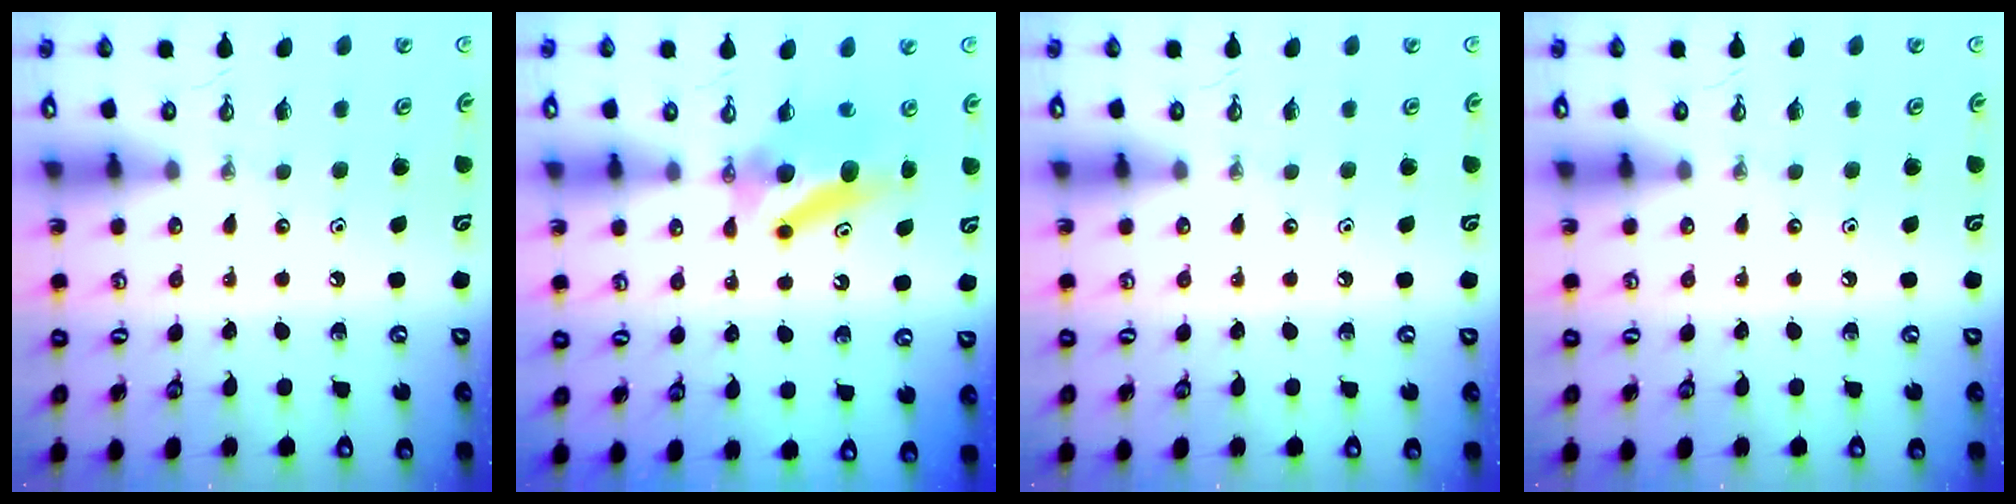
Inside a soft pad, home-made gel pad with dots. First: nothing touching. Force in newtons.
{"total": 9.3, "press": 5.7, "slide": 7.3}
{"total": 0.0}
{"total": 0.0}